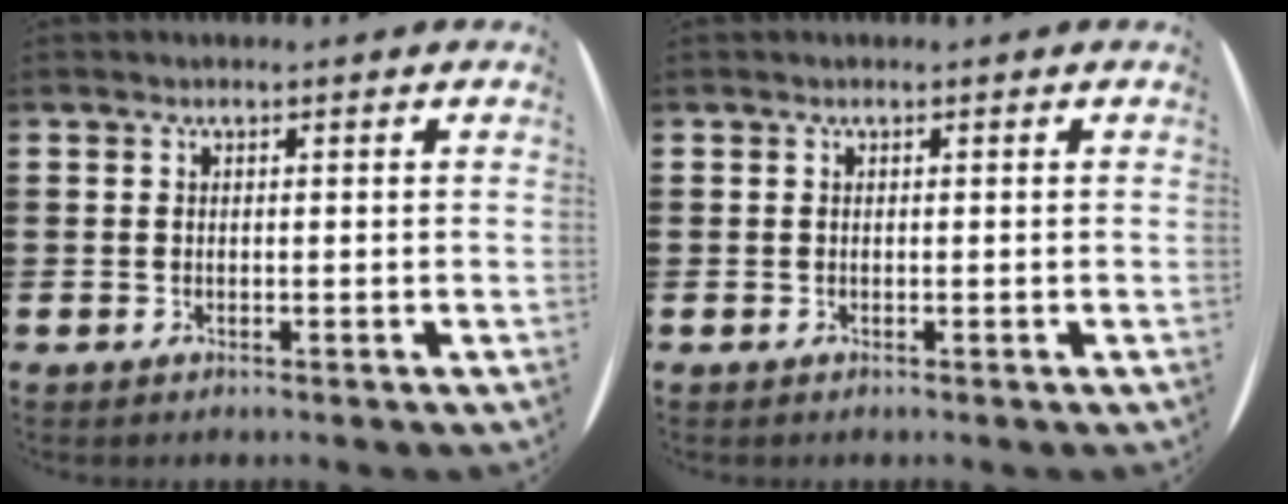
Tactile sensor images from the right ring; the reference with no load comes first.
{"total": 0.0}